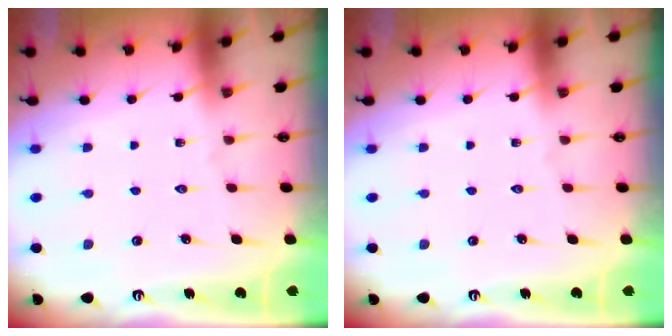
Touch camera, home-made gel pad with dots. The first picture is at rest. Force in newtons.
{"total": 0.0}